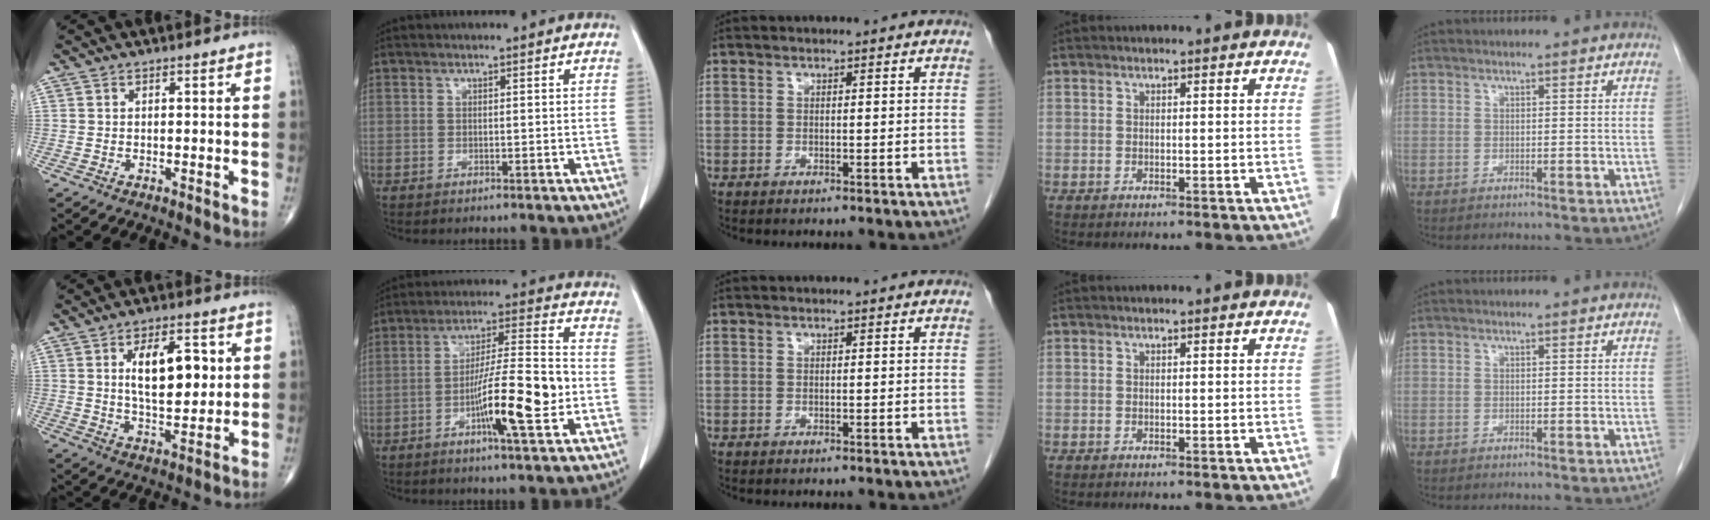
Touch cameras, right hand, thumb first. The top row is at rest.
{"thumb": {"total": 12.7, "force": [2.8, 6.2, 10.8], "torque": [-0.148, -0.012, 0.048]}, "index": {"total": 12.9, "force": [-3.5, 1.1, 12.4], "torque": [-0.211, 0.003, -0.061]}}